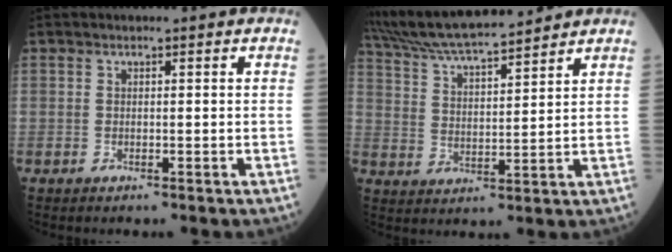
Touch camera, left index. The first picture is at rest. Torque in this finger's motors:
{"motor_torque": [0.67, -0.90, 0.08, 0.09]}